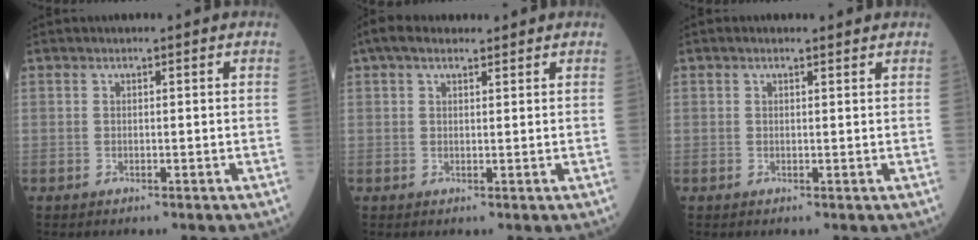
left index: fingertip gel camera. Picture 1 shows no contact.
{"total": 4.0, "force": [2.9, 1.6, 2.2], "torque": [-0.049, 0.036, 0.051]}
{"total": 1.2, "force": [1.0, 0.3, 0.6], "torque": [-0.015, 0.009, 0.015]}